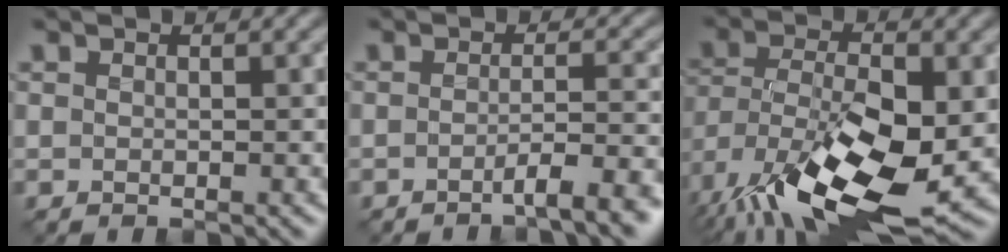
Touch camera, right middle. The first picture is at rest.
{"total": 3.7, "force": [-2.3, 0.6, 2.9], "torque": [-0.038, 0.005, -0.049]}
{"total": 15.0, "force": [-6.5, 6.6, 11.8], "torque": [-0.239, -0.036, -0.111]}